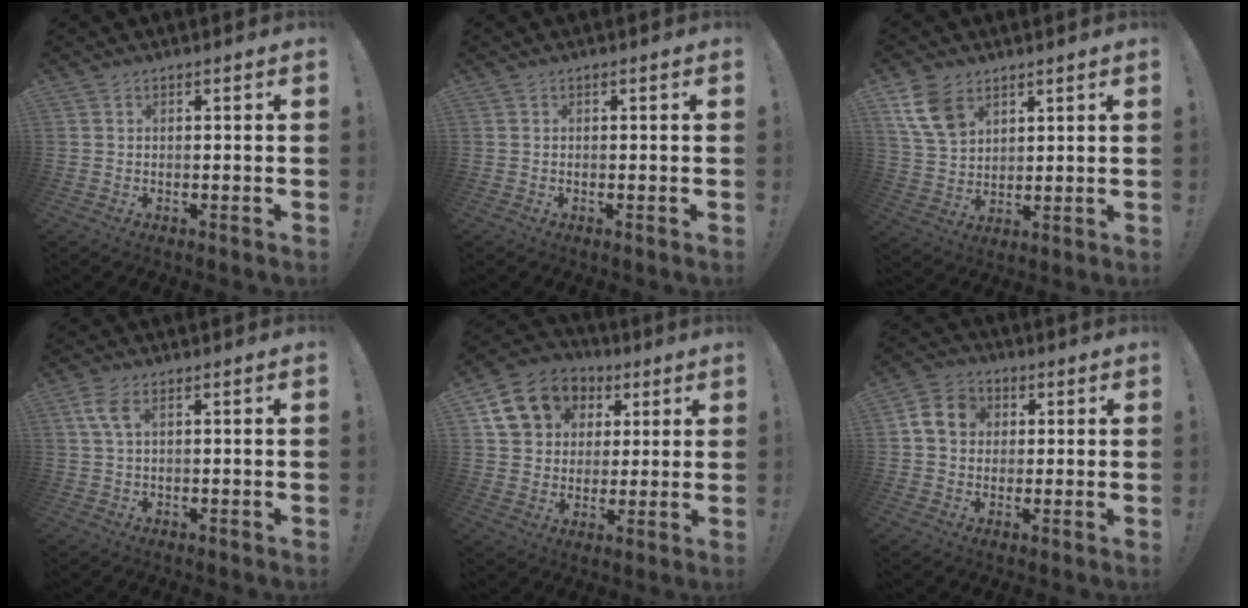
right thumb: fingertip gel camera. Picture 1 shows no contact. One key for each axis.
{"total": 0.0}
{"total": 11.1, "fx": 6.1, "fy": 7.3, "fz": 5.6, "tx": -0.113, "ty": -0.020, "tz": 0.124}
{"total": 4.7, "fx": 1.5, "fy": 1.9, "fz": 4.0, "tx": -0.090, "ty": 0.002, "tz": 0.027}
{"total": 14.3, "fx": 6.1, "fy": 11.6, "fz": 5.7, "tx": -0.076, "ty": -0.024, "tz": 0.126}
{"total": 9.6, "fx": 2.0, "fy": 8.2, "fz": 4.6, "tx": -0.067, "ty": 0.010, "tz": 0.044}